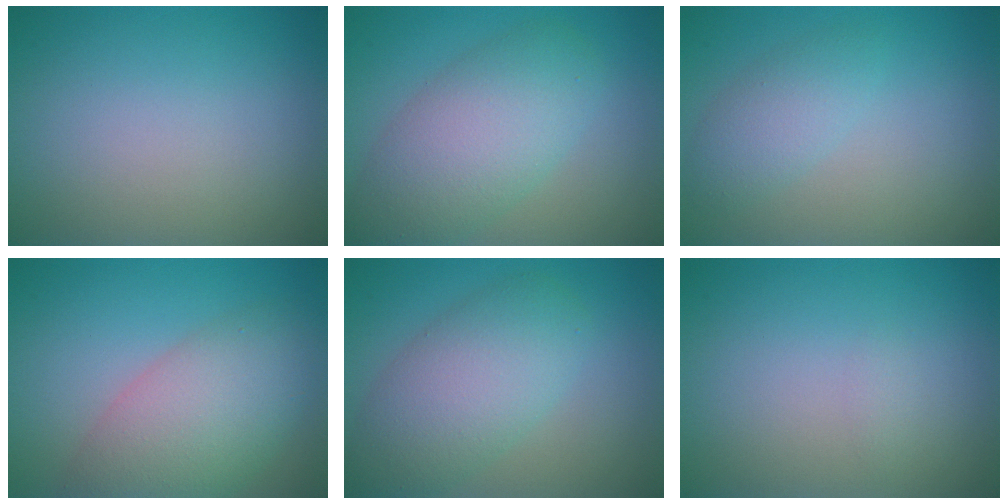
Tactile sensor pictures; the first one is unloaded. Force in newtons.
{"total": 6.9, "press": 6.9, "slide": 0.2}
{"total": 2.5, "press": 2.5, "slide": 0.1}
{"total": 7.2, "press": 7.2, "slide": 0.3}
{"total": 6.3, "press": 6.3, "slide": 0.3}
{"total": 0.6, "press": 0.6, "slide": 0.0}